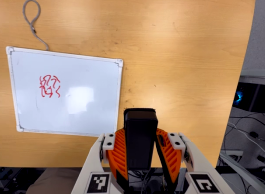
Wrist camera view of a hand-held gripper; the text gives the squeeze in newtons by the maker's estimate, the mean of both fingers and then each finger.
{"total": 4.9, "left": 4.3, "right": 5.5}